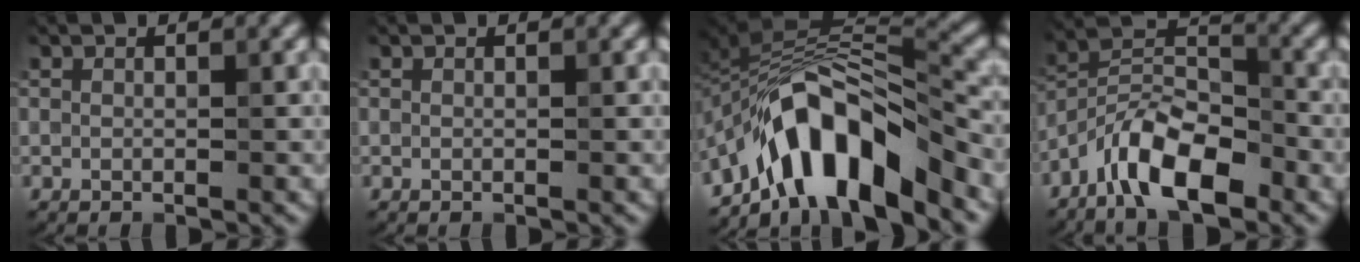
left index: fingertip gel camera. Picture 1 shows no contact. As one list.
[{"total": 0.0}, {"total": 10.4, "force": [-6.3, 3.9, 7.3], "torque": [-0.100, 0.015, -0.115]}, {"total": 6.9, "force": [-4.7, 2.5, 4.4], "torque": [-0.072, 0.011, -0.097]}]